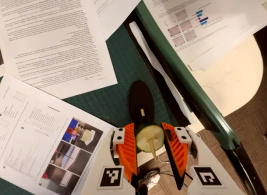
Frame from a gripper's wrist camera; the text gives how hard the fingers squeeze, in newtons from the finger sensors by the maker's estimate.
{"total": 11.5, "left": 11.6, "right": 11.3}